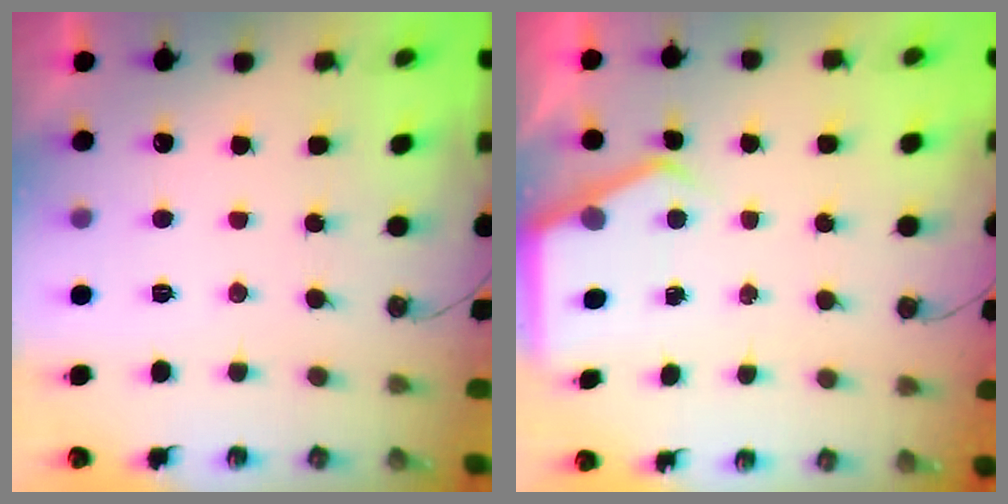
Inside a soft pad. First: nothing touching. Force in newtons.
{"total": 3.9, "press": 3.9, "slide": 0.2}